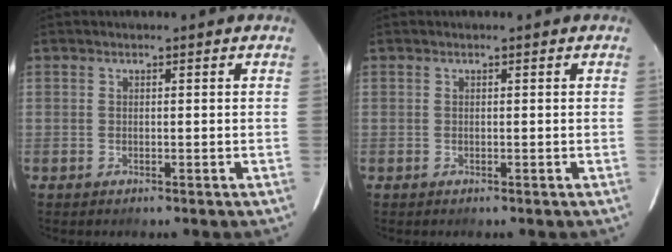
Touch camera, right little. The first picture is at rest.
{"total": 0.0}